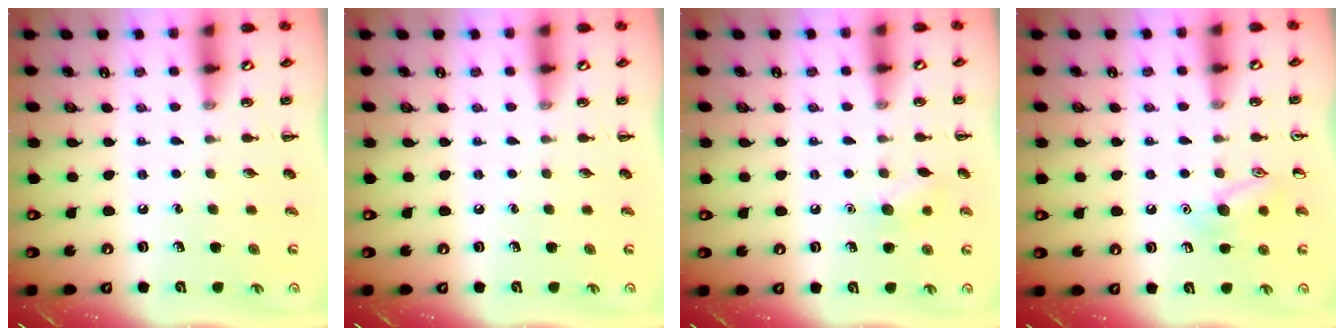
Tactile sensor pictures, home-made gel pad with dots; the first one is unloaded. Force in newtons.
{"total": 0.0}
{"total": 7.8, "press": 7.5, "slide": 2.0}
{"total": 9.9, "press": 9.9, "slide": 0.8}